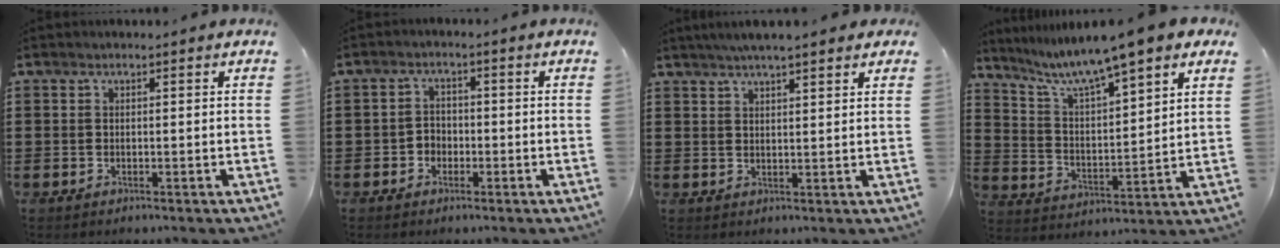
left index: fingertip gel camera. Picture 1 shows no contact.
{"total": 2.3, "force": [-1.3, 1.8, 0.6], "torque": [-0.018, 0.007, -0.030]}
{"total": 3.7, "force": [3.1, 0.3, 2.0], "torque": [-0.046, 0.005, 0.056]}
{"total": 7.7, "force": [6.6, -0.1, 3.9], "torque": [-0.104, -0.035, 0.103]}